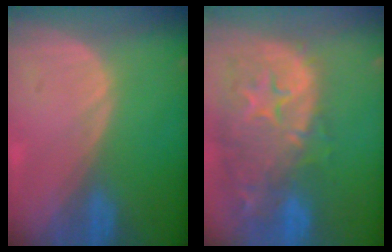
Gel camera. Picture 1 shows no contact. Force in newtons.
{"total": 14.7, "press": 11.8, "slide": 8.8}